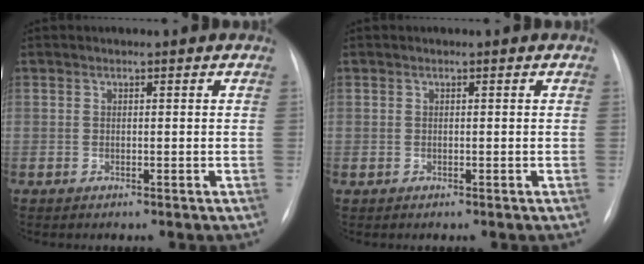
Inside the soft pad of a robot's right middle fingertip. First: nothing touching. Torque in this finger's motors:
{"motor_torque": [0.13, -0.16, -0.01, 0.01]}